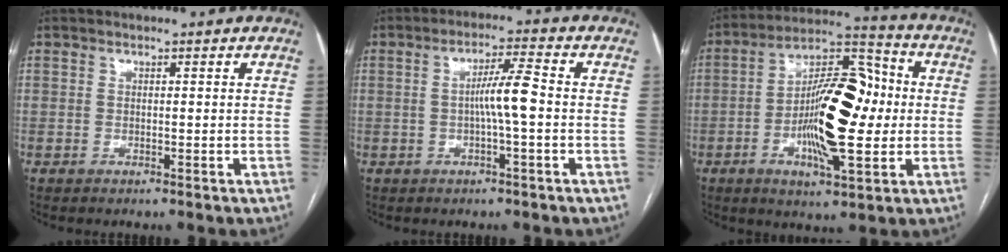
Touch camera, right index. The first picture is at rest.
{"total": 5.7, "force": [-0.5, 0.0, 5.6], "torque": [-0.101, 0.009, -0.010]}
{"total": 16.7, "force": [-1.5, 5.2, 15.8], "torque": [-0.273, 0.023, -0.026]}